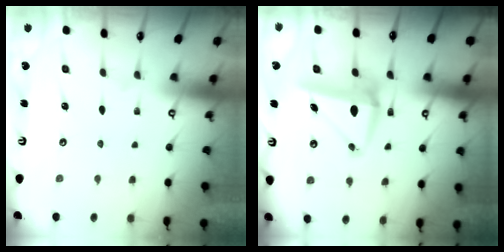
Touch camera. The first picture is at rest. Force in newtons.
{"total": 7.4, "press": 7.2, "slide": 1.6}